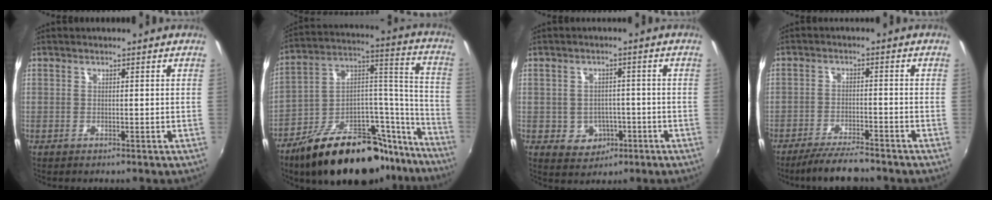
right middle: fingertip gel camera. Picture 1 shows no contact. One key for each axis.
{"total": 29.0, "fx": -20.9, "fy": 12.3, "fz": 15.9, "tx": -0.220, "ty": 0.054, "tz": -0.305}
{"total": 5.7, "fx": -1.8, "fy": 5.1, "fz": 1.8, "tx": -0.047, "ty": 0.009, "tz": -0.009}
{"total": 7.8, "fx": -6.9, "fy": 1.0, "fz": 3.4, "tx": -0.081, "ty": -0.011, "tz": -0.114}